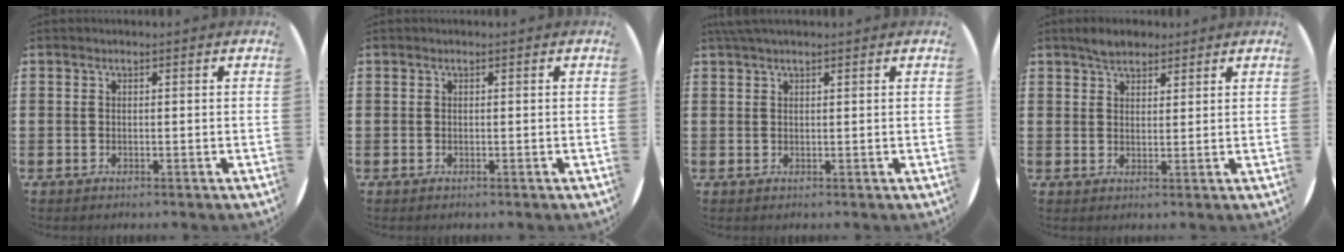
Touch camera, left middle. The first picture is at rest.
{"total": 0.0}
{"total": 1.4, "force": [1.2, 0.1, 0.8], "torque": [-0.017, 0.002, 0.022]}
{"total": 3.0, "force": [2.6, 1.2, 0.7], "torque": [-0.010, 0.003, 0.048]}